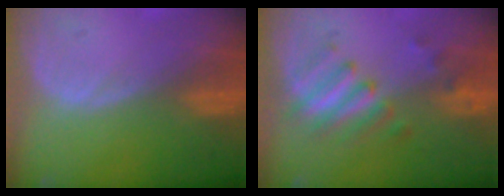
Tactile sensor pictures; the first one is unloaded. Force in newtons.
{"total": 5.4, "press": 5.3, "slide": 1.0}